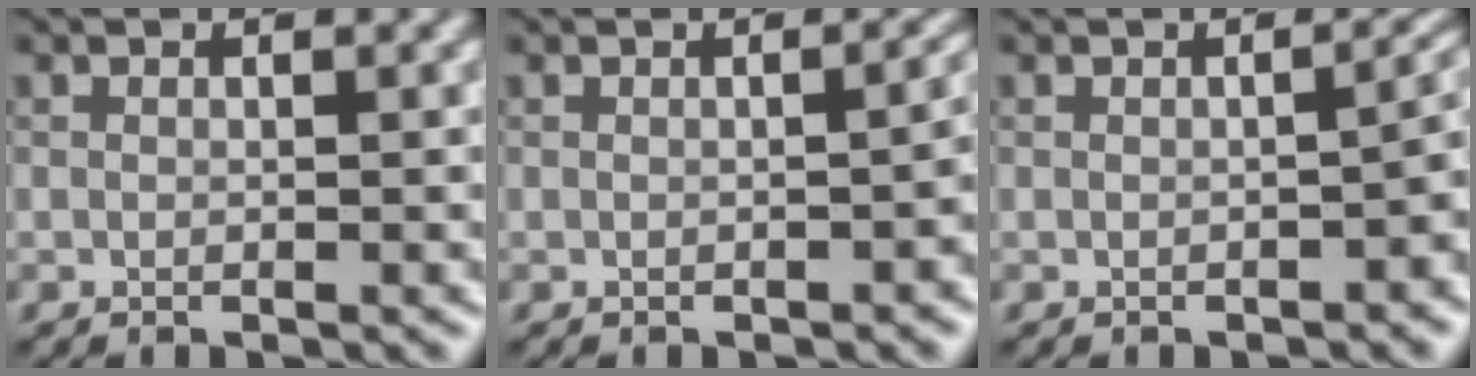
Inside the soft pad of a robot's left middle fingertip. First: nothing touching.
{"total": 2.4, "force": [-0.7, 1.0, 2.1], "torque": [-0.023, 0.004, -0.009]}
{"total": 3.0, "force": [-1.0, 1.2, 2.6], "torque": [-0.029, 0.004, -0.013]}